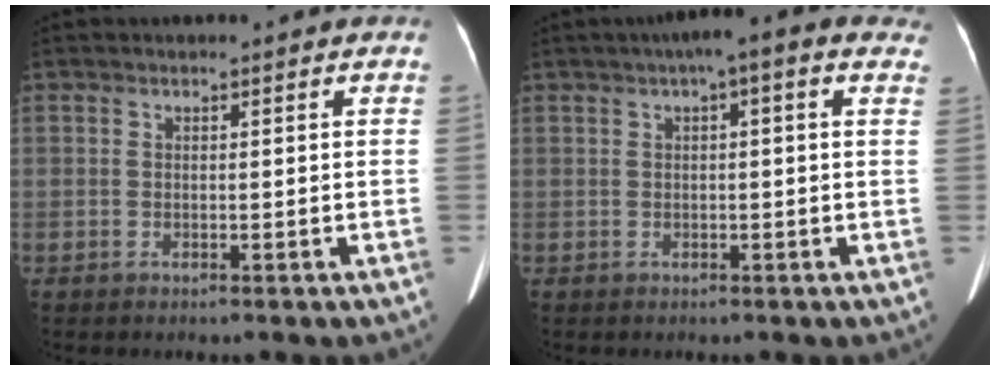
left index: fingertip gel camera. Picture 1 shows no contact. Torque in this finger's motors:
{"motor_torque": [0.11, -0.25, 0.01, 0.01]}